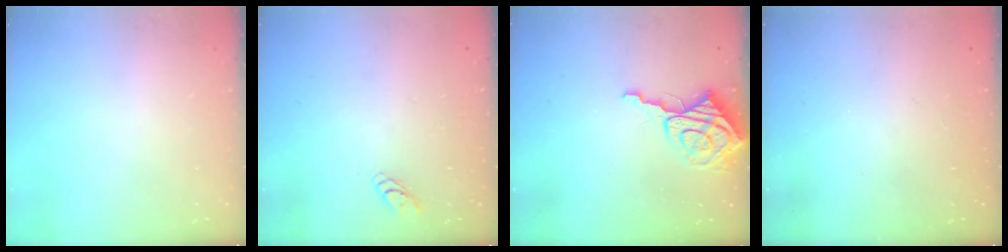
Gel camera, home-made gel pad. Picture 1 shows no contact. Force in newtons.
{"total": 2.8, "press": 2.8, "slide": 0.3}
{"total": 8.5, "press": 8.4, "slide": 0.8}
{"total": 0.0}